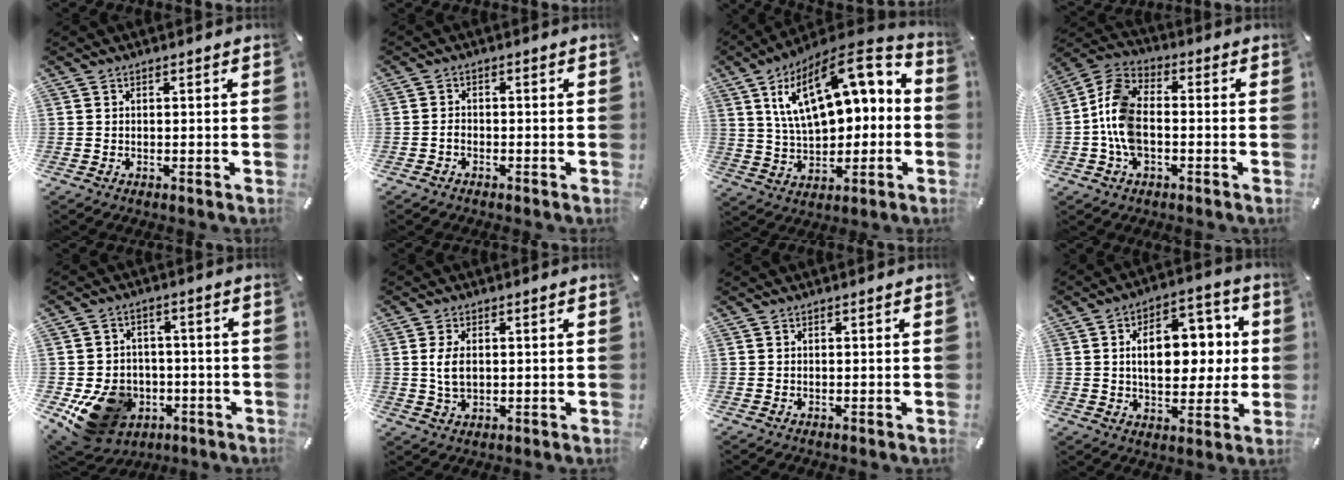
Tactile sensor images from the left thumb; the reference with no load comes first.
{"total": 1.5, "force": [-0.9, 1.0, 0.6], "torque": [-0.012, 0.006, -0.018]}
{"total": 19.0, "force": [7.1, 10.7, 13.9], "torque": [-0.233, -0.030, 0.121]}
{"total": 10.3, "force": [-2.7, 6.4, 7.6], "torque": [-0.179, 0.008, -0.051]}
{"total": 14.7, "force": [-5.5, 11.9, 6.7], "torque": [-0.133, 0.027, -0.084]}
{"total": 4.9, "force": [0.5, 3.1, 3.9], "torque": [-0.098, 0.000, 0.003]}
{"total": 0.0}
{"total": 14.6, "force": [2.0, 9.7, 10.8], "torque": [-0.147, 0.003, 0.033]}